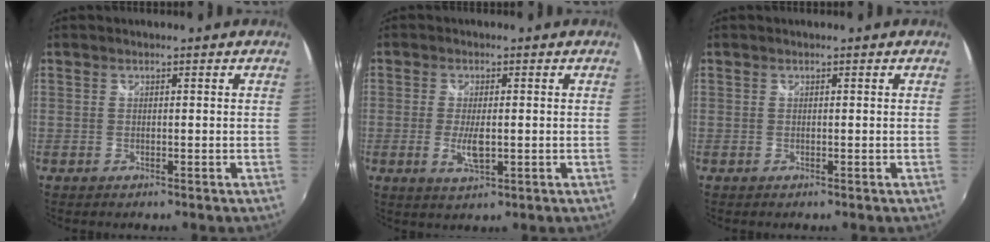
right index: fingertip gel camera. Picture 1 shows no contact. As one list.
[{"total": 4.6, "force": [-0.9, 1.6, 4.2], "torque": [-0.084, -0.009, -0.014]}, {"total": 0.0}]